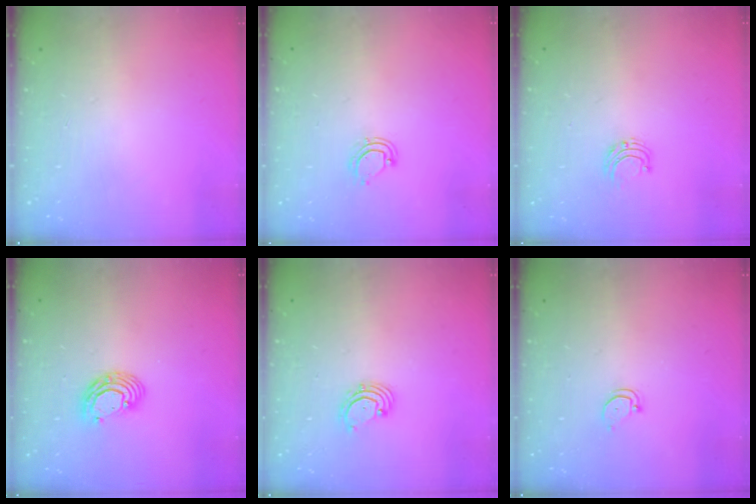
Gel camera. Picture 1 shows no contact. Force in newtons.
{"total": 5.2, "press": 5.2, "slide": 0.4}
{"total": 4.6, "press": 4.6, "slide": 0.5}
{"total": 7.8, "press": 7.7, "slide": 1.2}
{"total": 2.2, "press": 2.1, "slide": 0.7}
{"total": 2.4, "press": 2.4, "slide": 0.2}